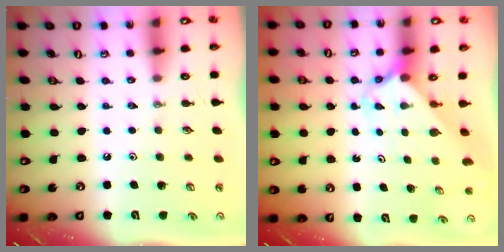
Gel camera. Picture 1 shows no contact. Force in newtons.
{"total": 2.4, "press": 2.4, "slide": 0.2}